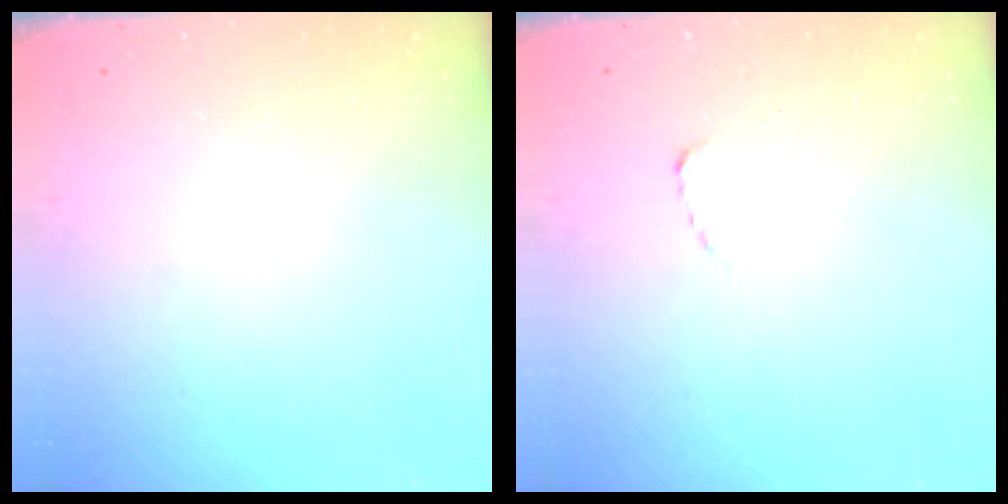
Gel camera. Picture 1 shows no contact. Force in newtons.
{"total": 1.8, "press": 1.7, "slide": 0.3}